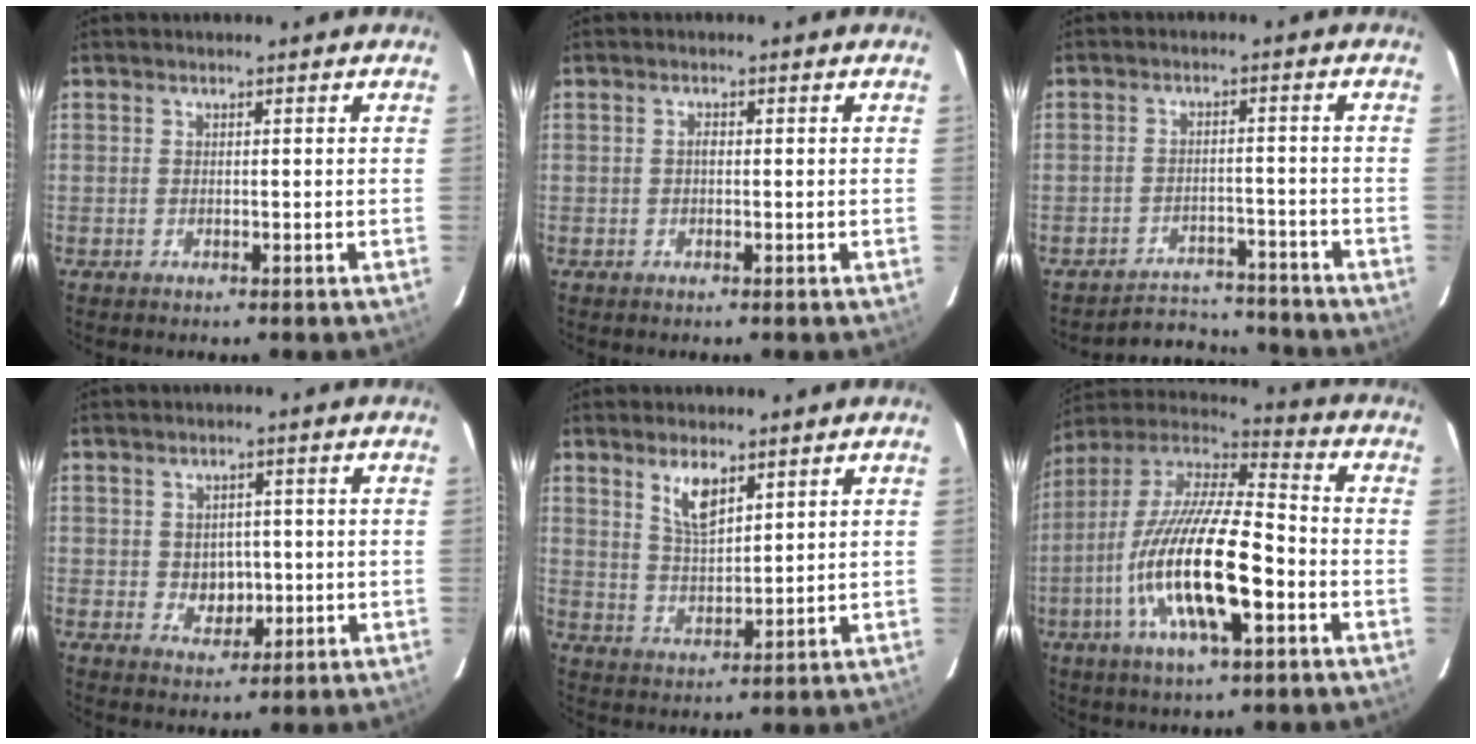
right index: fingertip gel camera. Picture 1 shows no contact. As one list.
[{"total": 0.8, "force": [-0.1, 0.5, 0.6], "torque": [-0.010, 0.005, -0.003]}, {"total": 8.5, "force": [-8.2, 2.4, -0.1], "torque": [-0.012, 0.024, -0.115]}, {"total": 4.6, "force": [-0.3, 3.9, 2.4], "torque": [-0.041, 0.003, 0.004]}, {"total": 6.3, "force": [3.8, 2.3, 4.4], "torque": [-0.079, -0.002, 0.078]}, {"total": 21.2, "force": [-6.7, 5.8, 19.2], "torque": [-0.370, -0.021, -0.131]}]